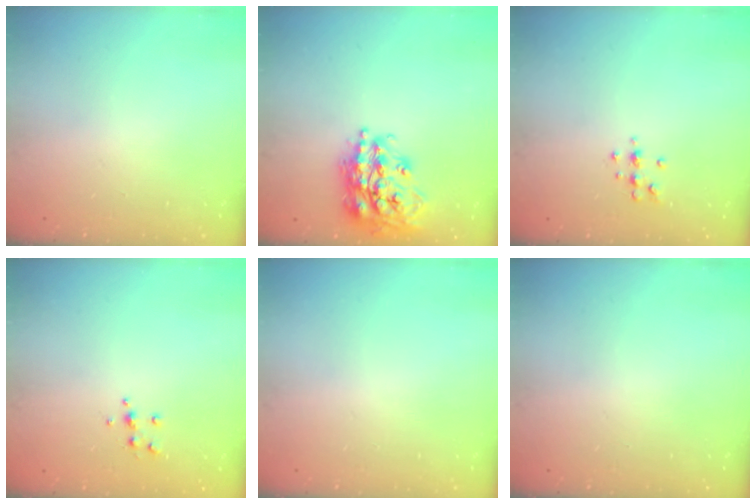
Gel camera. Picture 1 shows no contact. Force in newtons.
{"total": 20.7, "press": 20.6, "slide": 1.6}
{"total": 5.7, "press": 5.7, "slide": 0.8}
{"total": 5.2, "press": 5.0, "slide": 1.1}
{"total": 0.0}
{"total": 0.0}